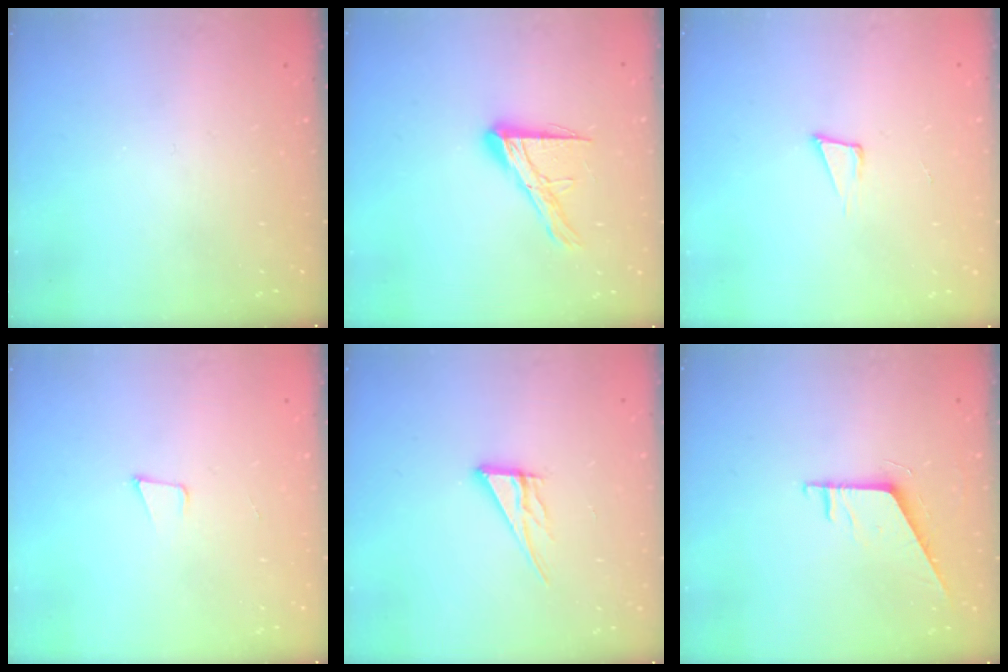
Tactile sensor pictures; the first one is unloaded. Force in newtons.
{"total": 12.0, "press": 12.0, "slide": 0.9}
{"total": 3.9, "press": 2.4, "slide": 3.1}
{"total": 3.9, "press": 2.9, "slide": 2.6}
{"total": 9.3, "press": 9.2, "slide": 0.9}
{"total": 5.4, "press": 5.4, "slide": 0.5}